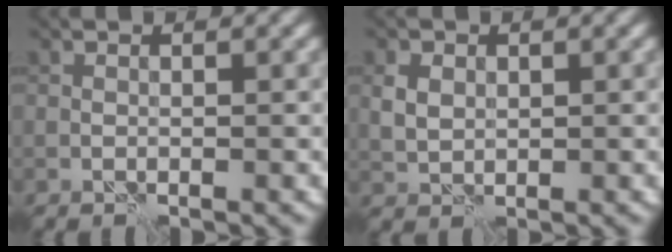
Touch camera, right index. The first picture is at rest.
{"total": 2.1, "force": [0.5, 1.6, 1.2], "torque": [-0.028, 0.001, 0.010]}